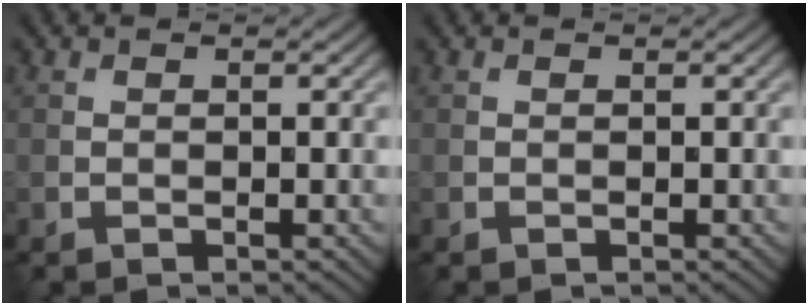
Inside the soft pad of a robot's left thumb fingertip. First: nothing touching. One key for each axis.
{"total": 0.0}